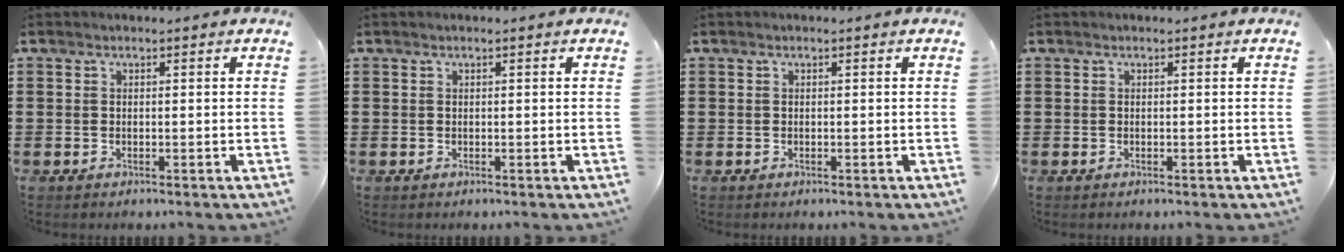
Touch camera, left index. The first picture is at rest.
{"total": 0.0}
{"total": 0.0}
{"total": 0.0}